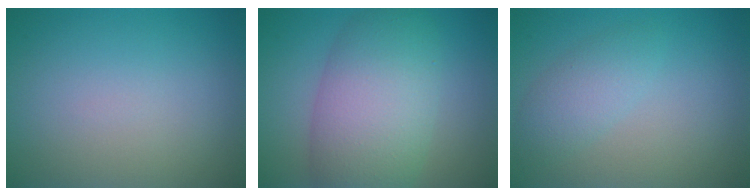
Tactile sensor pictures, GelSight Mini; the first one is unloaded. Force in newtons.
{"total": 8.6, "press": 8.6, "slide": 0.3}
{"total": 1.7, "press": 1.7, "slide": 0.0}